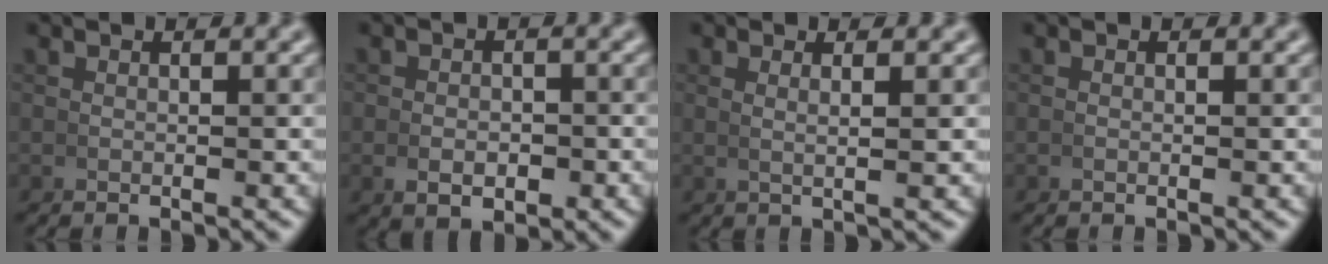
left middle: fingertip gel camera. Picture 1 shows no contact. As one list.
[{"total": 2.4, "force": [-0.8, 1.5, 1.7], "torque": [-0.027, -0.007, -0.007]}, {"total": 1.5, "force": [0.7, -0.4, 1.3], "torque": [-0.023, -0.004, 0.017]}, {"total": 0.0}]